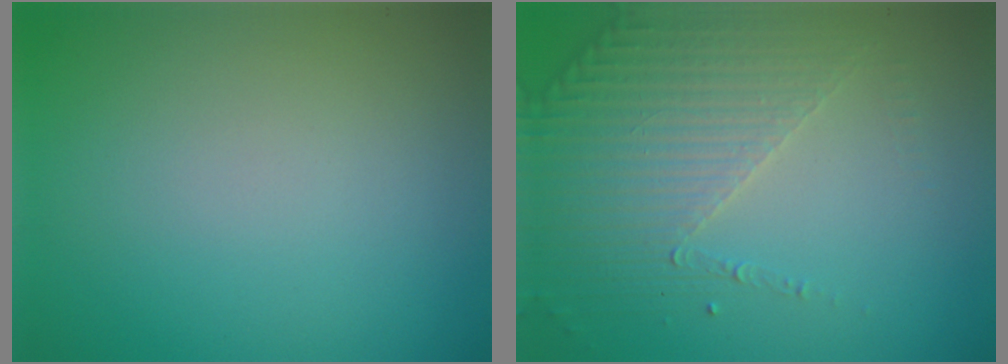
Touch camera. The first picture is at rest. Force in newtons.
{"total": 4.4, "press": 3.3, "slide": 2.9}